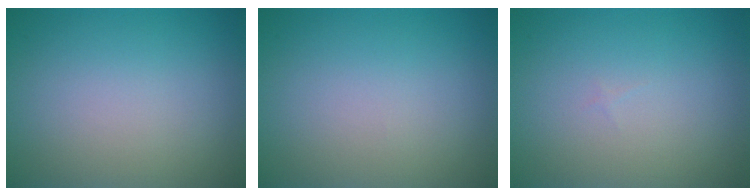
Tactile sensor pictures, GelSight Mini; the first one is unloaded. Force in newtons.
{"total": 0.0}
{"total": 0.0}